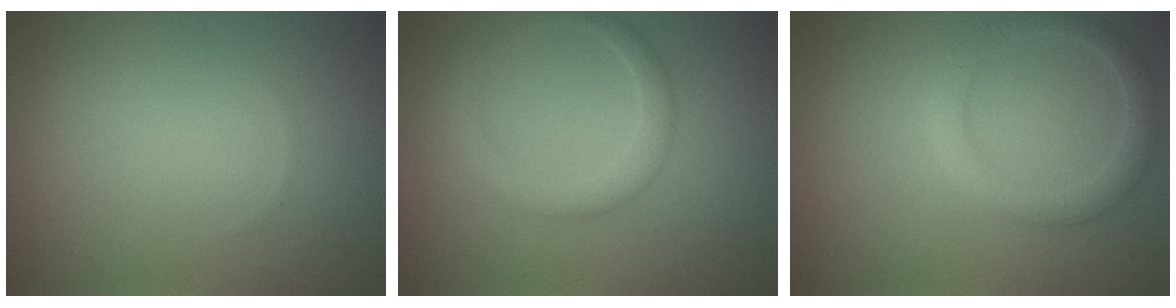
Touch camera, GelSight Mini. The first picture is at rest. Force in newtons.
{"total": 2.2, "press": 2.2, "slide": 0.1}
{"total": 2.5, "press": 2.5, "slide": 0.1}